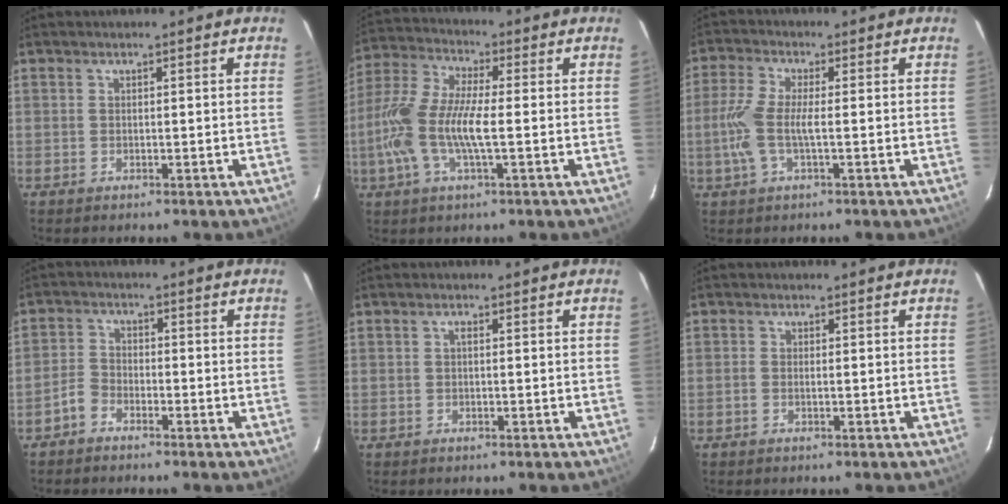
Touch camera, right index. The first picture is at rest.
{"total": 12.5, "force": [-2.3, 3.2, 11.9], "torque": [-0.258, 0.002, -0.050]}
{"total": 7.7, "force": [-1.4, 1.7, 7.3], "torque": [-0.167, 0.001, -0.028]}
{"total": 3.0, "force": [-2.3, 1.8, 0.8], "torque": [-0.021, 0.011, -0.046]}
{"total": 0.7, "force": [0.1, 0.1, 0.7], "torque": [-0.012, 0.005, 0.000]}
{"total": 0.6, "force": [-0.2, 0.1, 0.5], "torque": [-0.012, 0.001, -0.006]}